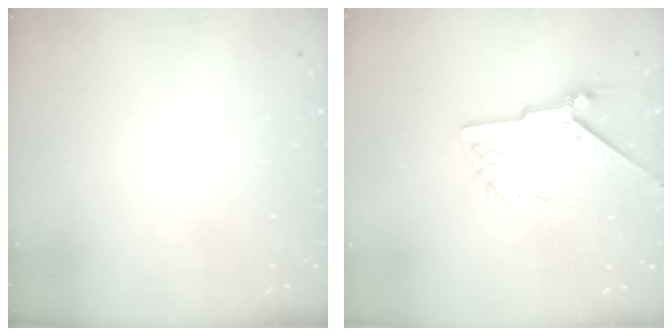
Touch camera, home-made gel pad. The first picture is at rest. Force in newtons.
{"total": 7.3, "press": 7.2, "slide": 1.1}